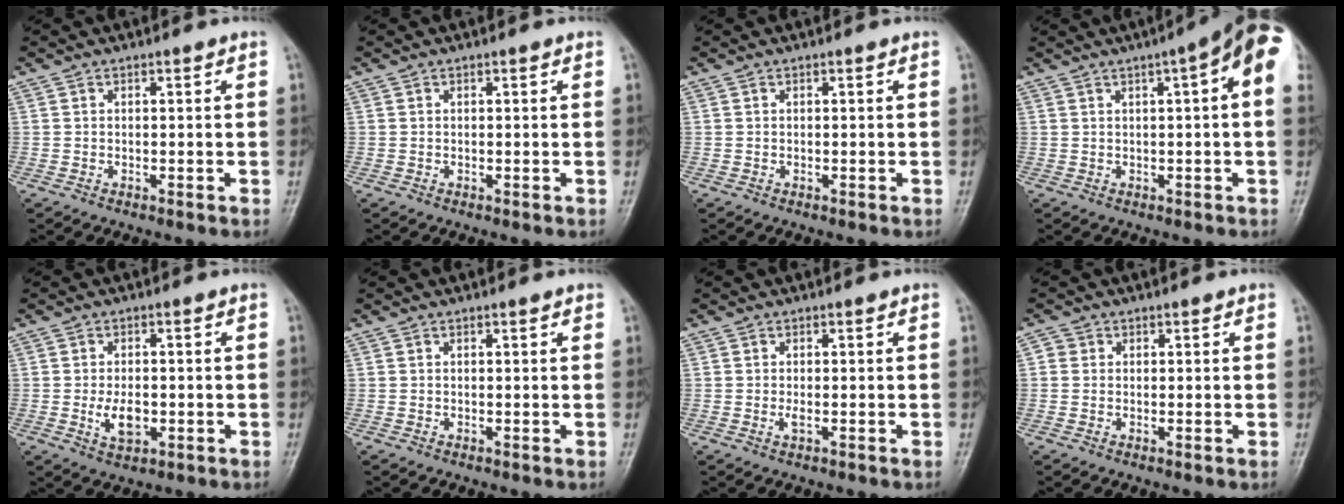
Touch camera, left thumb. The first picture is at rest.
{"total": 0.0}
{"total": 0.0}
{"total": 11.0, "force": [3.2, 2.0, 10.3], "torque": [-0.133, 0.026, 0.033]}
{"total": 4.9, "force": [-1.0, 2.8, 3.9], "torque": [-0.063, -0.003, -0.012]}
{"total": 0.7, "force": [0.4, 0.2, 0.5], "torque": [-0.007, 0.000, 0.003]}
{"total": 1.0, "force": [-0.2, 0.3, 0.9], "torque": [-0.018, -0.002, -0.003]}
{"total": 1.7, "force": [0.3, 1.6, 0.4], "torque": [0.004, 0.002, 0.000]}